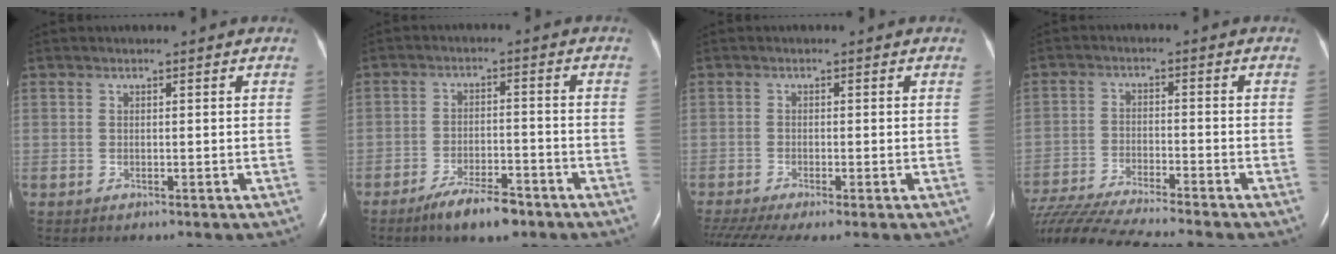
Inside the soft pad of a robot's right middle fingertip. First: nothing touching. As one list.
[{"total": 7.0, "force": [-5.1, 1.8, 4.4], "torque": [-0.085, -0.006, -0.084]}, {"total": 7.8, "force": [-5.9, 1.0, 5.1], "torque": [-0.091, -0.013, -0.101]}, {"total": 16.1, "force": [-14.4, -0.6, 7.1], "torque": [-0.134, -0.029, -0.243]}]